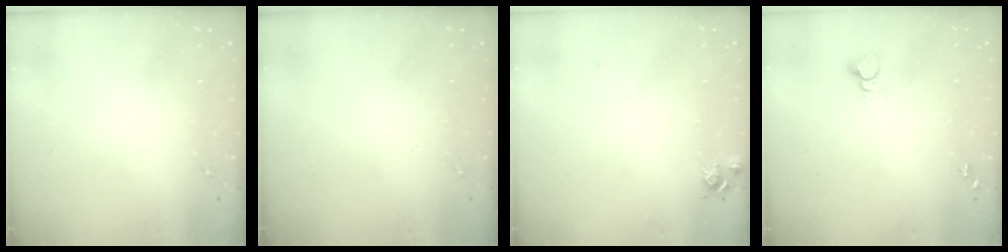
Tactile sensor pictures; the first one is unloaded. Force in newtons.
{"total": 0.0}
{"total": 6.5, "press": 6.5, "slide": 0.8}
{"total": 3.9, "press": 3.9, "slide": 0.2}